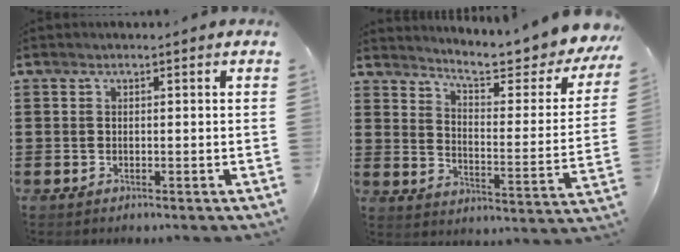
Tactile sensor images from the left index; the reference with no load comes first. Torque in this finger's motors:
{"motor_torque": [2.14, 0.00, 0.55, 0.13]}